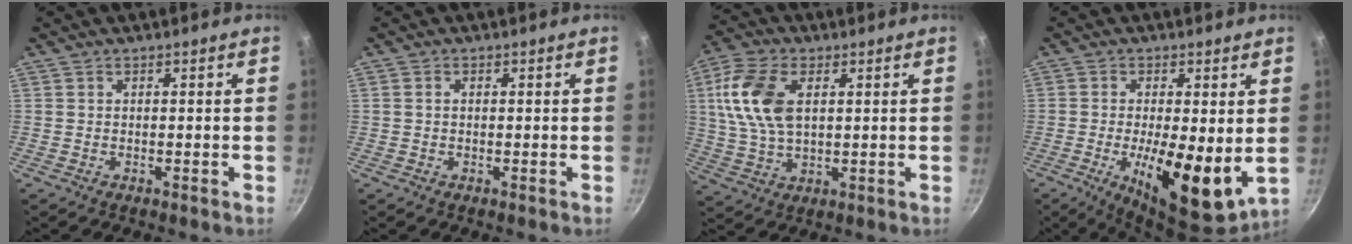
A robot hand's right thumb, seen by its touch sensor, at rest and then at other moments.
{"total": 0.8, "force": [0.0, 0.6, 0.6], "torque": [-0.010, 0.004, 0.000]}
{"total": 13.1, "force": [3.1, 7.6, 10.2], "torque": [-0.197, 0.001, 0.056]}
{"total": 13.0, "force": [-1.2, 4.5, 12.1], "torque": [-0.178, -0.020, -0.013]}